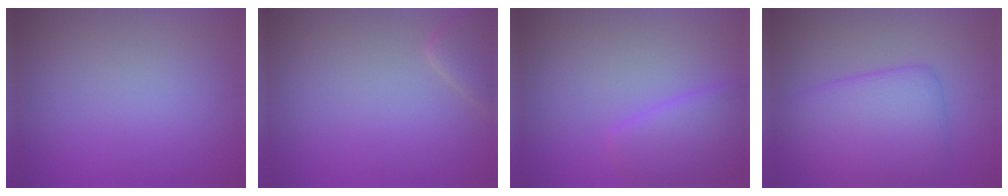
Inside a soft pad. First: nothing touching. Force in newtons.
{"total": 2.2, "press": 2.2, "slide": 0.1}
{"total": 3.6, "press": 3.5, "slide": 0.2}
{"total": 6.0, "press": 6.0, "slide": 0.1}